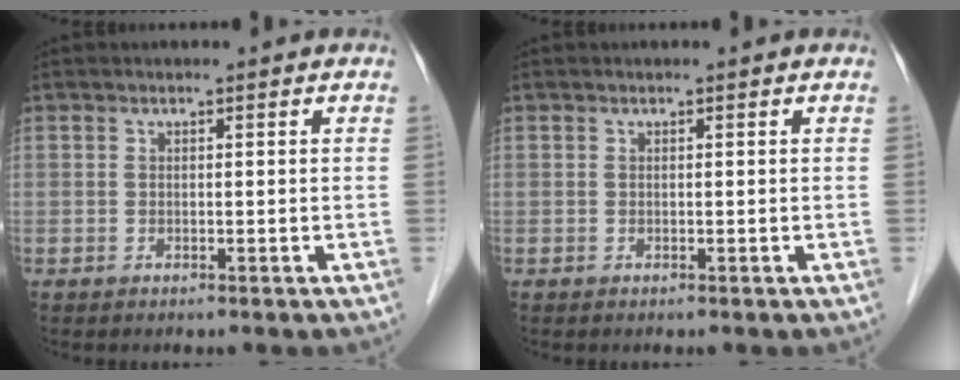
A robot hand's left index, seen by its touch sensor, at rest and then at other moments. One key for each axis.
{"total": 0.0}